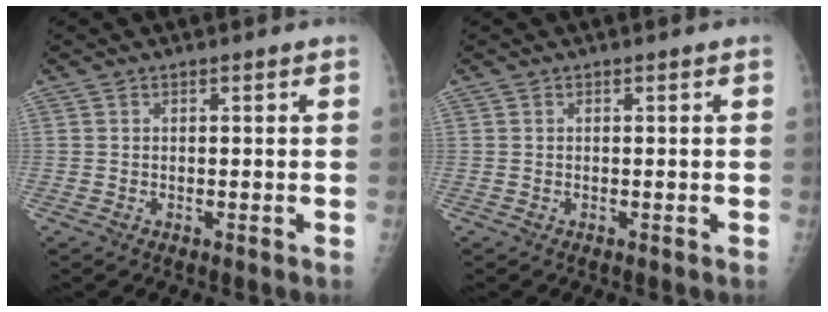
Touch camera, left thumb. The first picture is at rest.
{"total": 0.0}